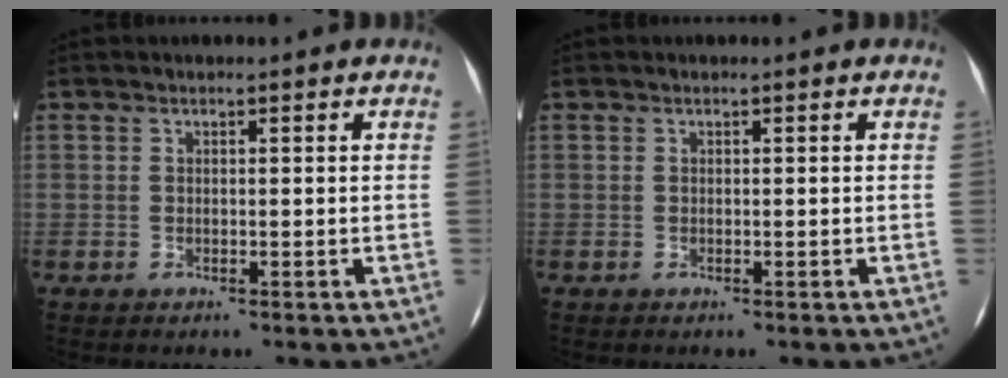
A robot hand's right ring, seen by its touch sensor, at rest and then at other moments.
{"total": 0.0}